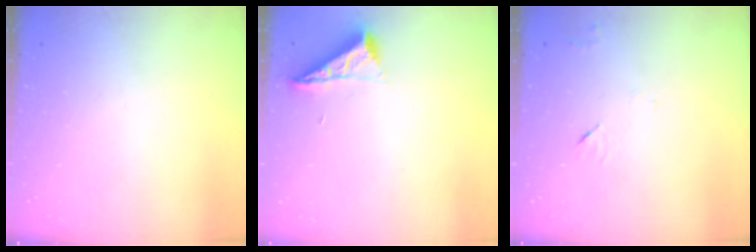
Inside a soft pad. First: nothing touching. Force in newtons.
{"total": 7.1, "press": 7.1, "slide": 0.5}
{"total": 3.7, "press": 3.6, "slide": 0.5}